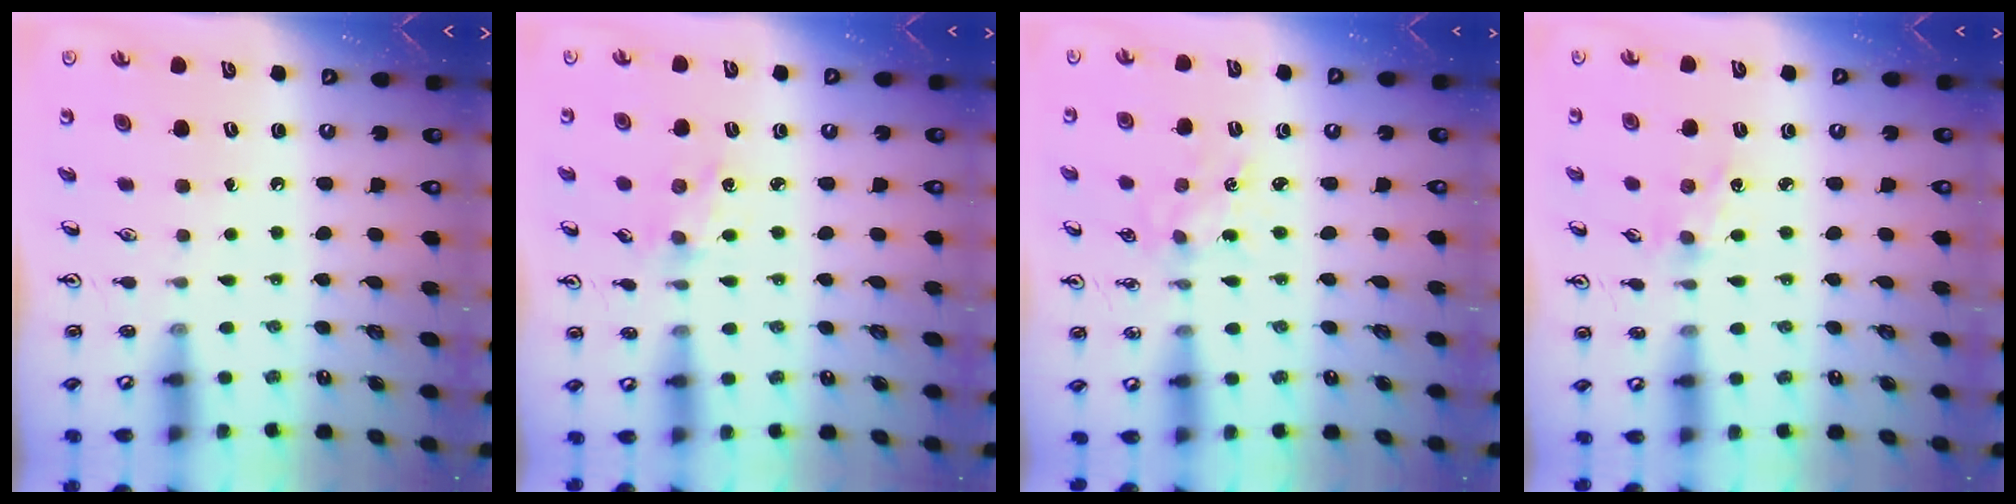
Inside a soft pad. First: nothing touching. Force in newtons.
{"total": 2.5, "press": 2.4, "slide": 0.4}
{"total": 2.2, "press": 2.2, "slide": 0.3}
{"total": 2.1, "press": 2.0, "slide": 0.4}